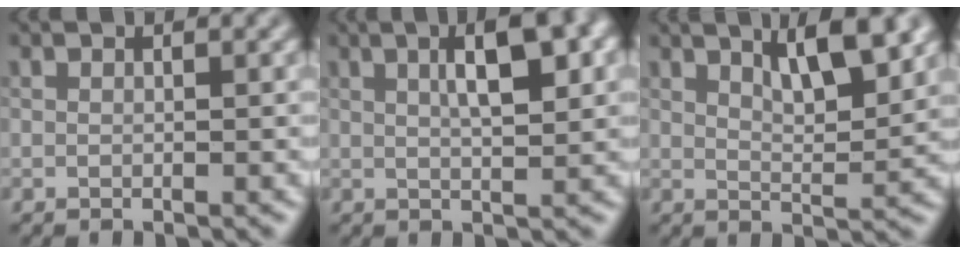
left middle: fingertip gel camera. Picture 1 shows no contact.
{"total": 5.9, "force": [1.8, 1.7, 5.4], "torque": [-0.080, 0.010, 0.026]}
{"total": 5.0, "force": [2.9, 1.3, 3.9], "torque": [-0.063, 0.000, 0.046]}